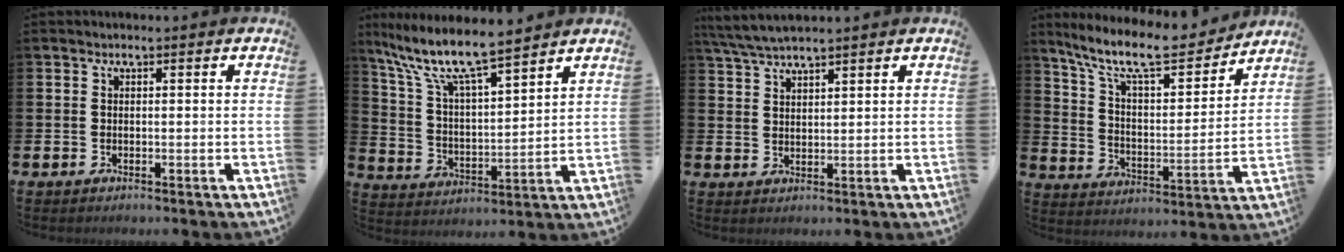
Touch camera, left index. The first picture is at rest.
{"total": 9.7, "force": [8.6, 1.4, 4.4], "torque": [-0.125, -0.049, 0.147]}
{"total": 4.5, "force": [4.2, 0.4, 1.6], "torque": [-0.046, -0.009, 0.078]}
{"total": 11.1, "force": [9.7, 2.5, 5.0], "torque": [-0.122, -0.061, 0.165]}